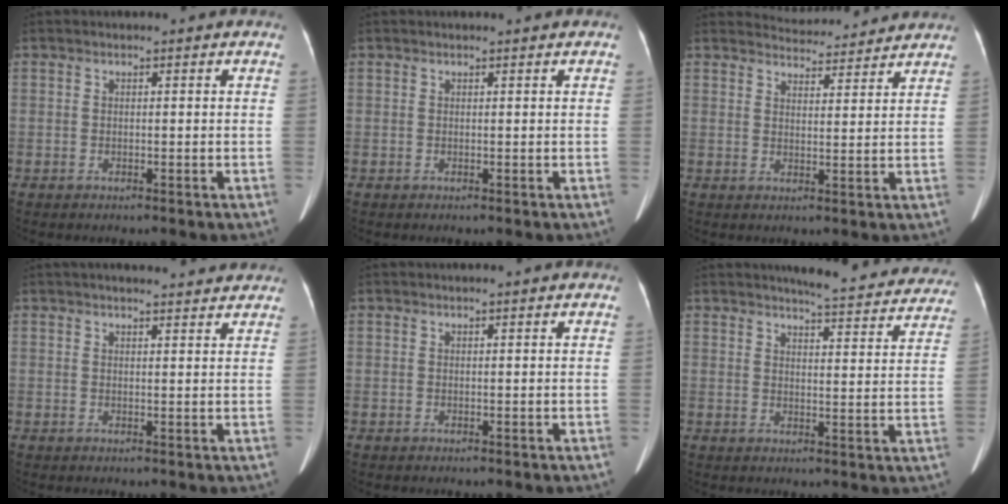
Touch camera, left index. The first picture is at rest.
{"total": 0.8, "force": [0.8, 0.0, 0.3], "torque": [-0.007, 0.009, 0.012]}
{"total": 7.6, "force": [7.5, 1.1, 0.4], "torque": [-0.006, 0.015, 0.092]}
{"total": 9.6, "force": [8.7, 1.4, 3.9], "torque": [-0.049, 0.022, 0.100]}
{"total": 0.7, "force": [0.6, -0.1, 0.4], "torque": [-0.006, 0.006, 0.010]}
{"total": 16.1, "force": [15.1, 2.4, 4.9], "torque": [-0.044, -0.038, 0.160]}